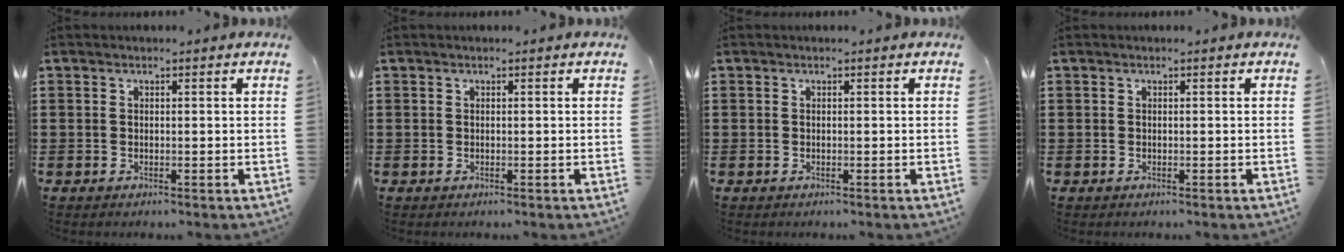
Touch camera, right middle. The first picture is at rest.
{"total": 0.0}
{"total": 0.0}
{"total": 0.0}